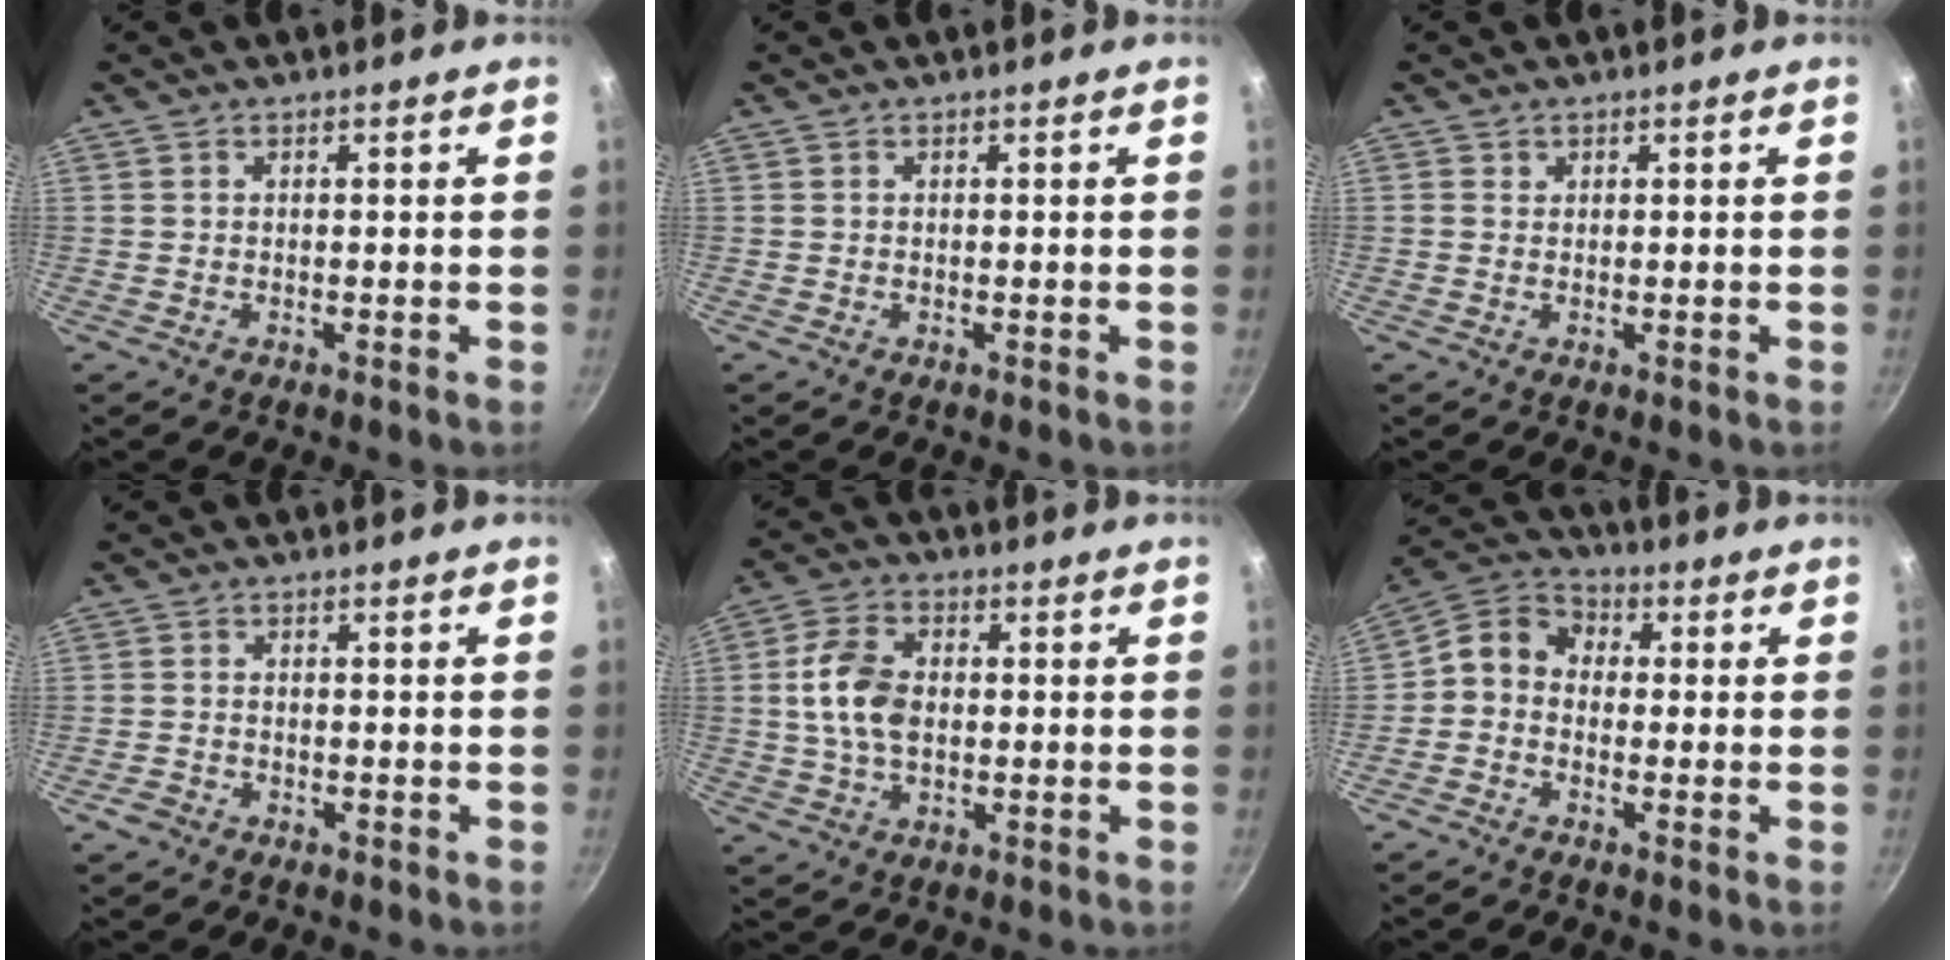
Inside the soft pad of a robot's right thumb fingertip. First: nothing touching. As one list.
[{"total": 0.0}, {"total": 0.8, "force": [0.3, 0.7, 0.1], "torque": [0.004, 0.000, 0.003]}, {"total": 2.3, "force": [-1.4, 1.5, 0.8], "torque": [-0.020, 0.015, -0.026]}, {"total": 9.4, "force": [0.3, 6.2, 7.1], "torque": [-0.127, 0.014, 0.000]}, {"total": 7.3, "force": [-0.7, 6.0, 4.0], "torque": [-0.061, 0.033, -0.040]}]